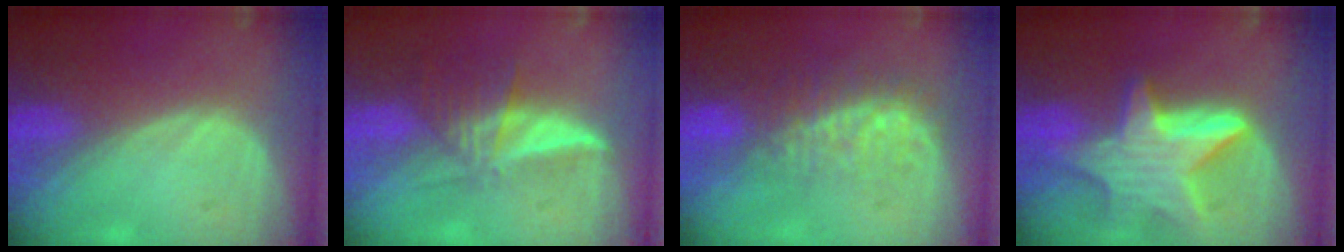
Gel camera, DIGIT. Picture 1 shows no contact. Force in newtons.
{"total": 6.2, "press": 5.5, "slide": 2.8}
{"total": 7.6, "press": 7.3, "slide": 2.3}
{"total": 9.5, "press": 9.5, "slide": 0.6}